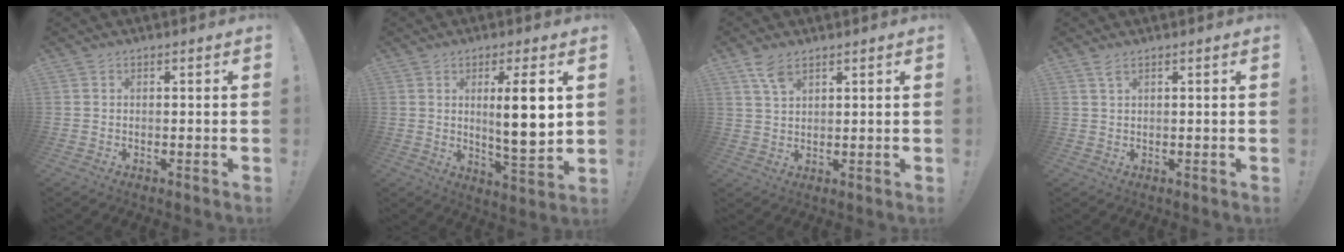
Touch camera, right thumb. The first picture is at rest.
{"total": 10.9, "force": [2.6, 1.8, 10.4], "torque": [-0.153, -0.014, 0.036]}
{"total": 5.4, "force": [3.6, 2.2, 3.4], "torque": [-0.059, -0.018, 0.065]}
{"total": 2.0, "force": [1.2, 0.5, 1.5], "torque": [-0.025, -0.002, 0.021]}